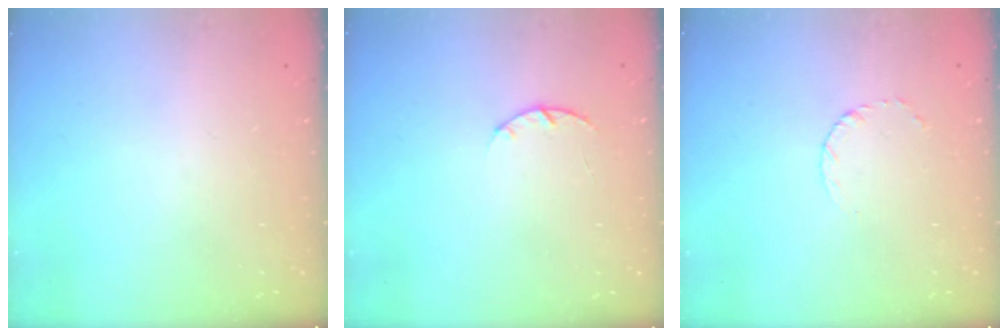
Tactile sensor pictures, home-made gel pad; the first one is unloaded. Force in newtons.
{"total": 2.9, "press": 2.9, "slide": 0.5}
{"total": 3.1, "press": 3.1, "slide": 0.3}